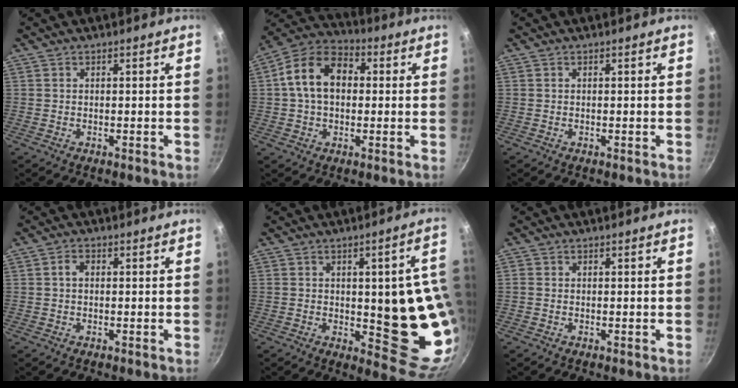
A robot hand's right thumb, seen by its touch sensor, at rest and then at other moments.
{"total": 12.6, "force": [1.3, 8.9, 8.8], "torque": [-0.125, 0.029, 0.003]}
{"total": 0.0}
{"total": 1.8, "force": [0.1, 1.3, 1.2], "torque": [-0.021, 0.006, -0.001]}
{"total": 18.0, "force": [-0.3, 7.0, 16.6], "torque": [-0.140, -0.024, 0.000]}
{"total": 0.6, "force": [-0.1, 0.5, 0.2], "torque": [-0.004, 0.001, -0.004]}